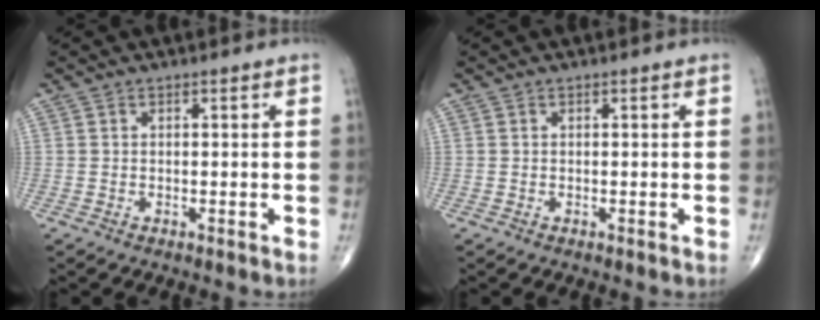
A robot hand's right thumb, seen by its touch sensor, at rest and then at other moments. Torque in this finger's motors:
{"motor_torque": [0.32, -0.44, 0.30, -0.02, -0.05]}